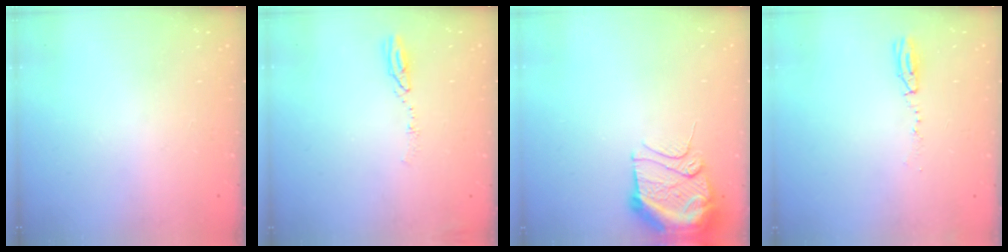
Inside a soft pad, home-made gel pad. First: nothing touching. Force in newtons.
{"total": 5.3, "press": 5.3, "slide": 0.3}
{"total": 14.7, "press": 12.8, "slide": 7.3}
{"total": 10.5, "press": 5.2, "slide": 9.1}